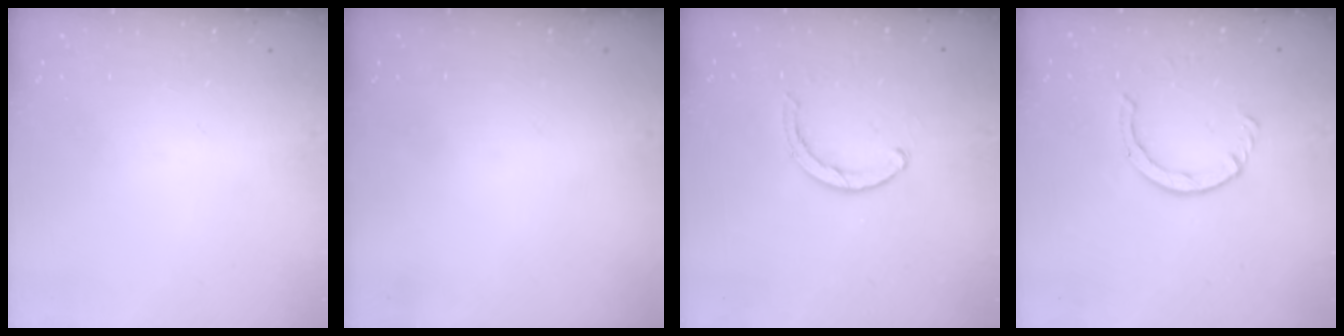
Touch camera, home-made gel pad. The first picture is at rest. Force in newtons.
{"total": 0.0}
{"total": 3.6, "press": 3.6, "slide": 0.3}
{"total": 2.9, "press": 2.9, "slide": 0.4}